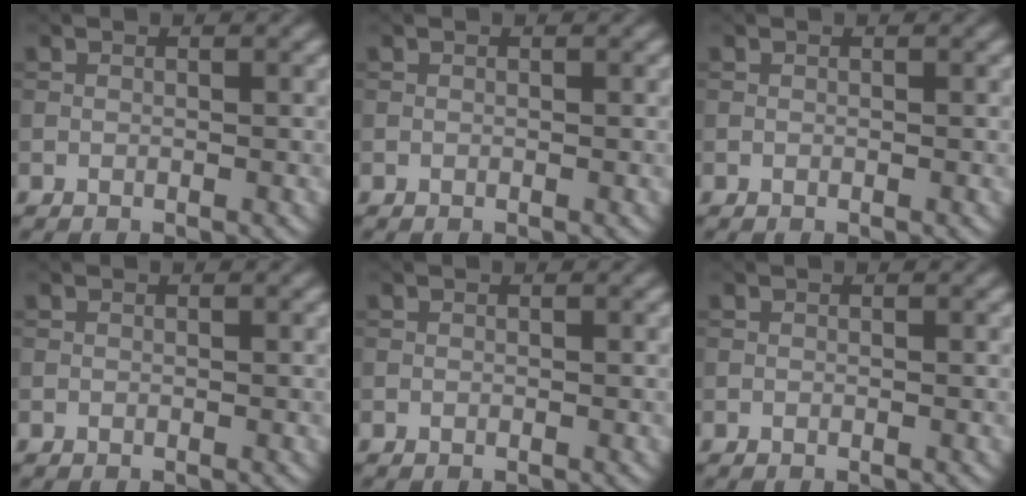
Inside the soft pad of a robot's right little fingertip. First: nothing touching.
{"total": 0.0}
{"total": 0.0}
{"total": 0.0}
{"total": 0.0}
{"total": 0.0}